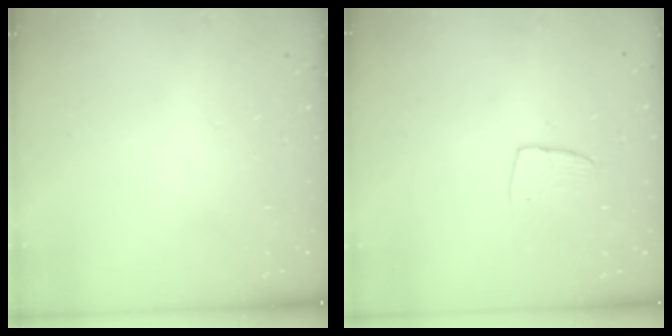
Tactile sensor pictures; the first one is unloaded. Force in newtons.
{"total": 6.5, "press": 6.5, "slide": 0.5}